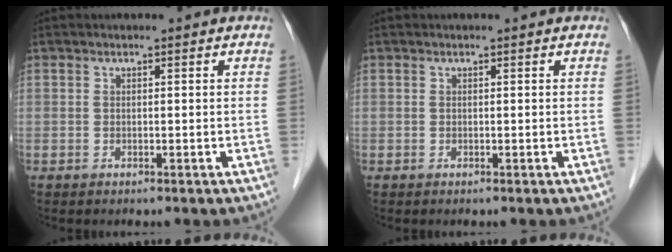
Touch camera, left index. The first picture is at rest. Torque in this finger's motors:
{"motor_torque": [0.02, 0.01, 0.00, -0.01]}